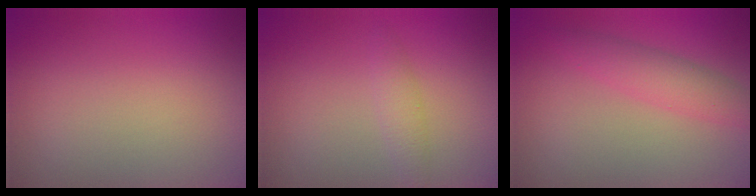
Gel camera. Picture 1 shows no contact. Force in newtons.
{"total": 1.5, "press": 1.5, "slide": 0.1}
{"total": 2.9, "press": 2.9, "slide": 0.1}